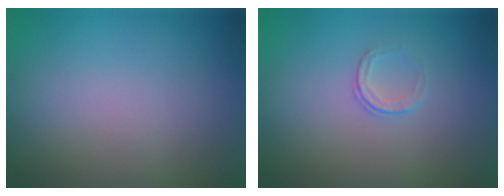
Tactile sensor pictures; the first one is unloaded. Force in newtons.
{"total": 1.0, "press": 0.7, "slide": 0.7}